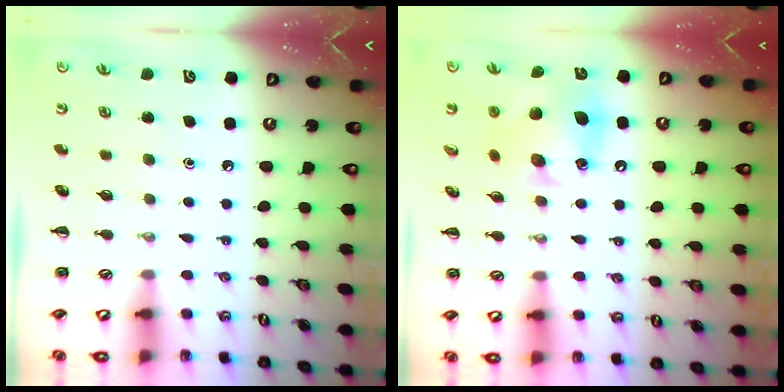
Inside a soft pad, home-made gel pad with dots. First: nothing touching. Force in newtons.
{"total": 12.3, "press": 12.2, "slide": 1.6}